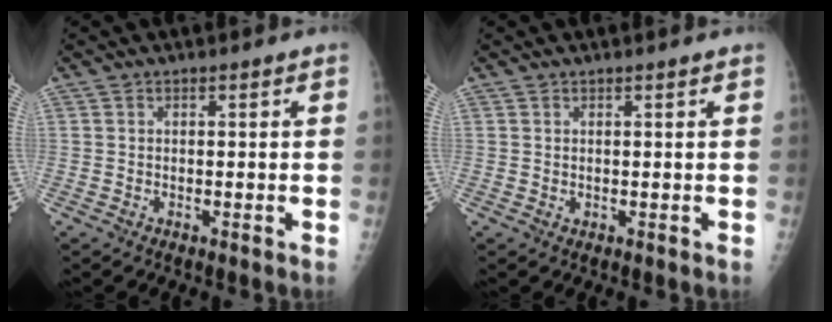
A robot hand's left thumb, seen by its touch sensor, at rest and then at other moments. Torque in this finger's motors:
{"motor_torque": [-0.12, -0.13, 0.04, 0.00, 0.00]}